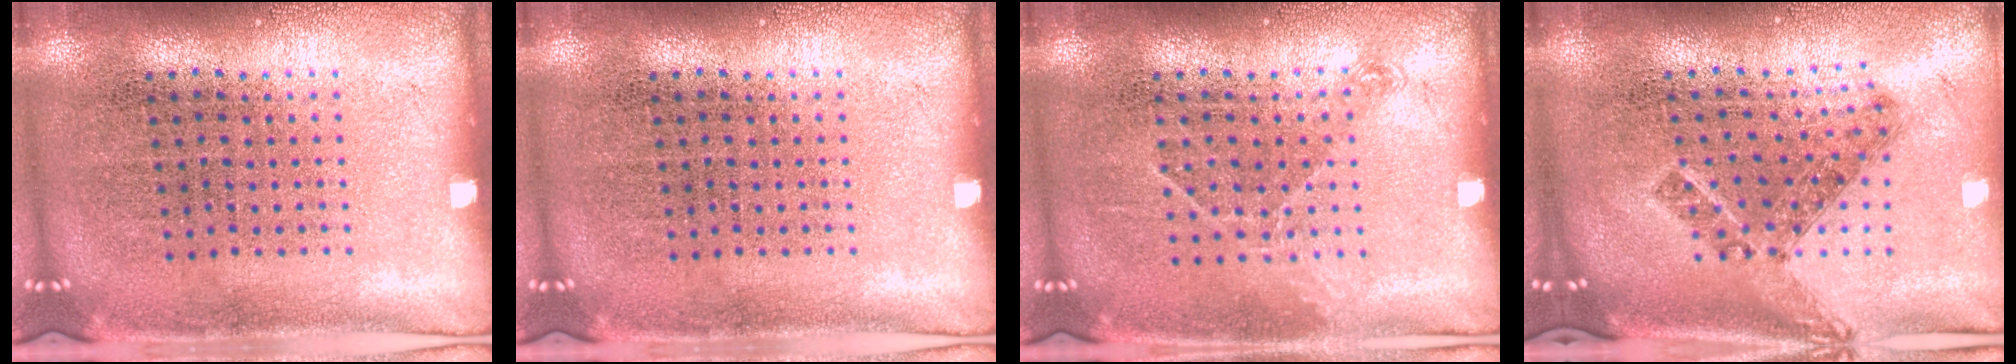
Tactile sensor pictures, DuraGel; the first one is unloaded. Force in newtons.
{"total": 0.0}
{"total": 0.9, "press": 0.8, "slide": 0.5}
{"total": 1.0, "press": 0.9, "slide": 0.6}